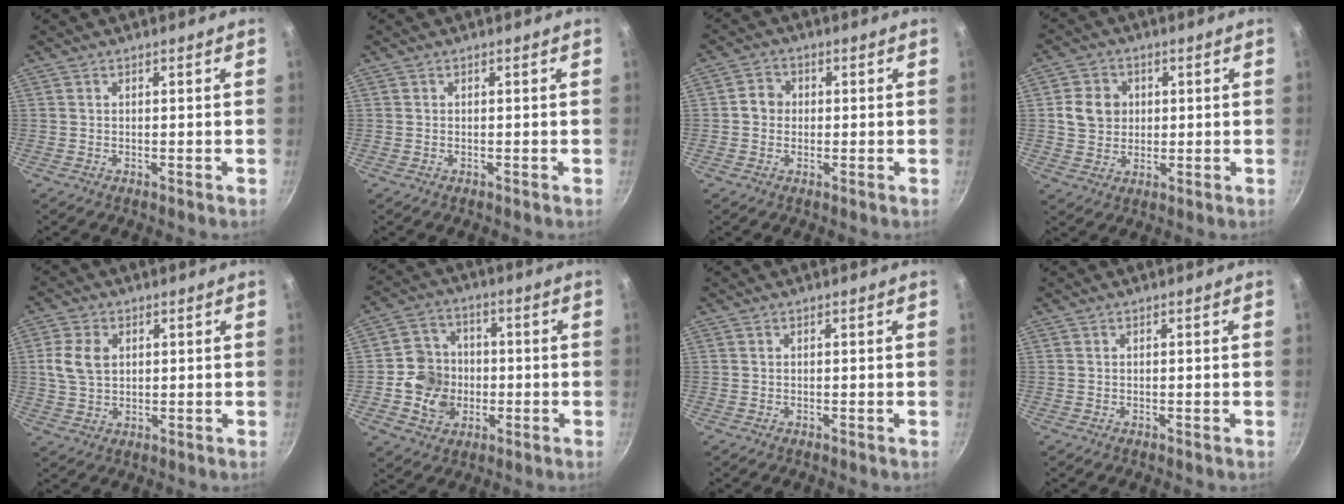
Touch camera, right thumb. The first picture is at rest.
{"total": 0.0}
{"total": 3.6, "force": [-0.1, 3.2, 1.5], "torque": [-0.011, 0.011, -0.008]}
{"total": 7.4, "force": [1.1, 6.4, 3.4], "torque": [-0.038, -0.001, 0.021]}
{"total": 6.8, "force": [1.5, 4.9, 4.5], "torque": [-0.083, -0.001, 0.032]}
{"total": 10.7, "force": [-1.7, 9.4, 4.9], "torque": [-0.048, 0.016, -0.031]}
{"total": 0.0}
{"total": 0.0}